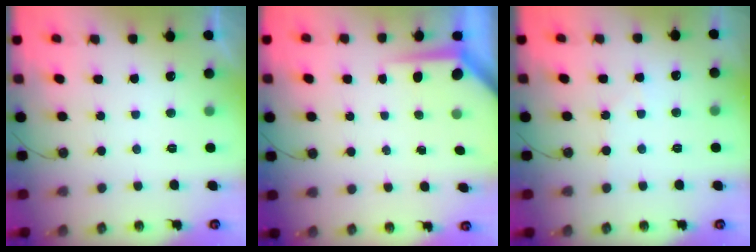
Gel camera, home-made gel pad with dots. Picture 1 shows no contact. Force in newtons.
{"total": 4.0, "press": 3.9, "slide": 0.3}
{"total": 4.4, "press": 4.3, "slide": 0.6}